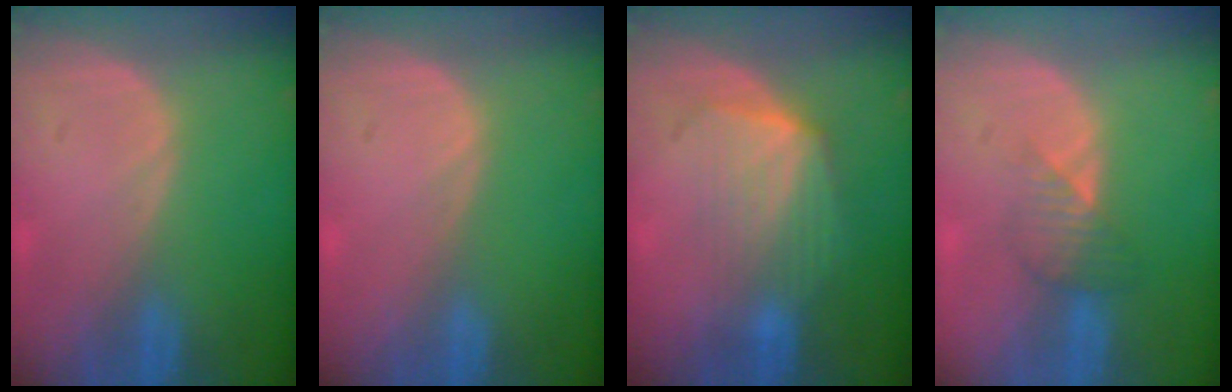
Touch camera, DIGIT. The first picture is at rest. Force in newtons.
{"total": 0.0}
{"total": 7.2, "press": 6.5, "slide": 3.0}
{"total": 3.4, "press": 3.1, "slide": 1.5}